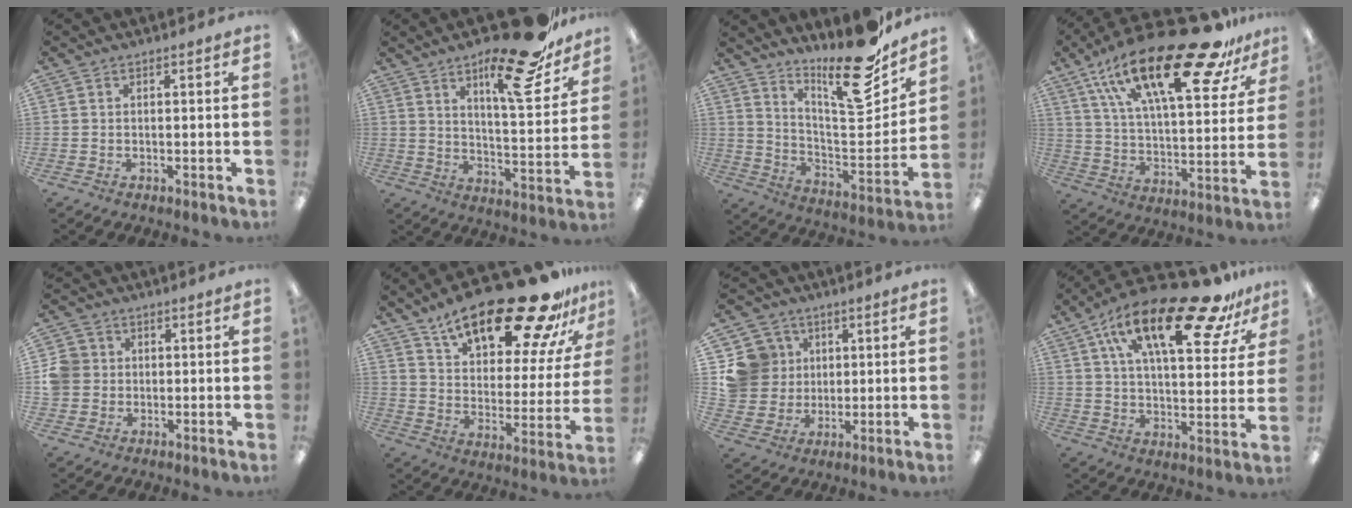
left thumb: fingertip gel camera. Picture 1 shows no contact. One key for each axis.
{"total": 21.1, "fx": 14.5, "fy": 5.9, "fz": 14.2, "tx": -0.205, "ty": -0.091, "tz": 0.229}
{"total": 20.9, "fx": 16.5, "fy": 4.9, "fz": 11.8, "tx": -0.177, "ty": -0.124, "tz": 0.271}
{"total": 30.4, "fx": 18.3, "fy": 11.1, "fz": 21.6, "tx": -0.347, "ty": -0.098, "tz": 0.302}
{"total": 6.3, "fx": 0.5, "fy": 6.0, "fz": 1.8, "tx": -0.045, "ty": 0.015, "tz": 0.012}
{"total": 25.6, "fx": 19.1, "fy": 8.3, "fz": 14.9, "tx": -0.225, "ty": -0.127, "tz": 0.315}
{"total": 12.4, "fx": 3.3, "fy": 11.6, "fz": 3.0, "tx": -0.073, "ty": 0.001, "tz": 0.071}
{"total": 25.5, "fx": 15.3, "fy": 9.5, "fz": 18.1, "tx": -0.289, "ty": -0.080, "tz": 0.250}